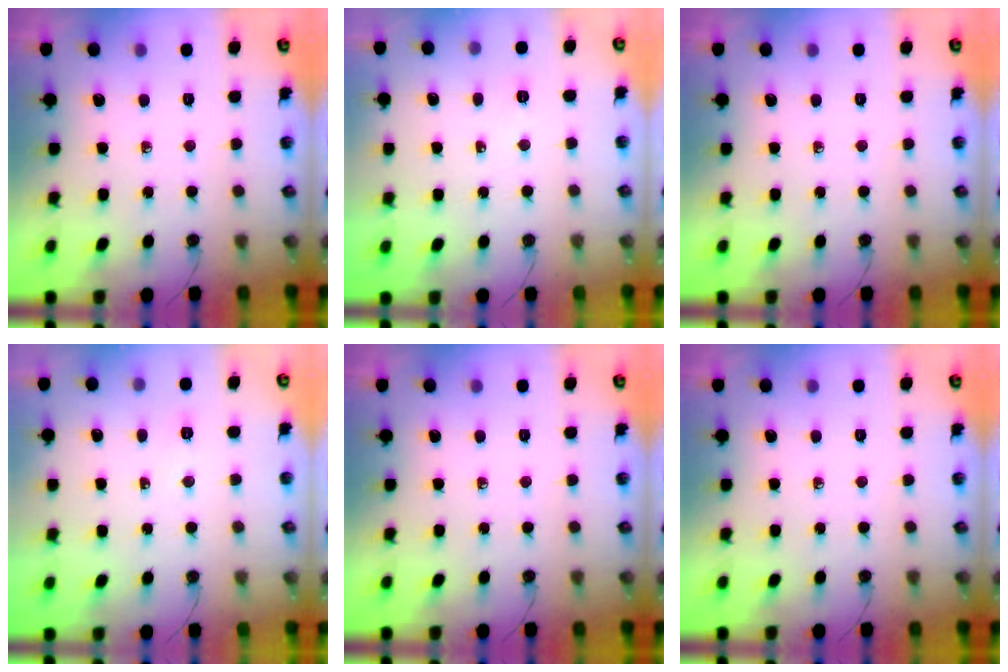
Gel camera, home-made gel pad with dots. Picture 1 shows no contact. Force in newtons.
{"total": 4.7, "press": 2.4, "slide": 4.0}
{"total": 0.0}
{"total": 3.9, "press": 3.7, "slide": 1.5}
{"total": 0.0}
{"total": 0.0}